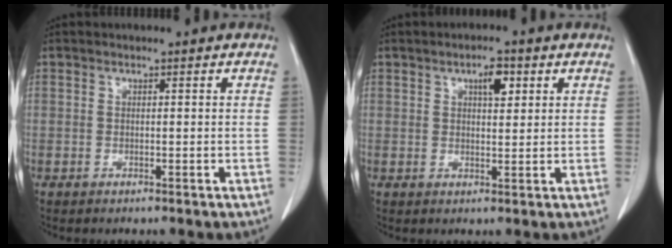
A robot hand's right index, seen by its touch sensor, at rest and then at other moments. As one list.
[{"total": 3.7, "force": [1.7, 1.3, 3.0], "torque": [-0.045, 0.002, 0.026]}]